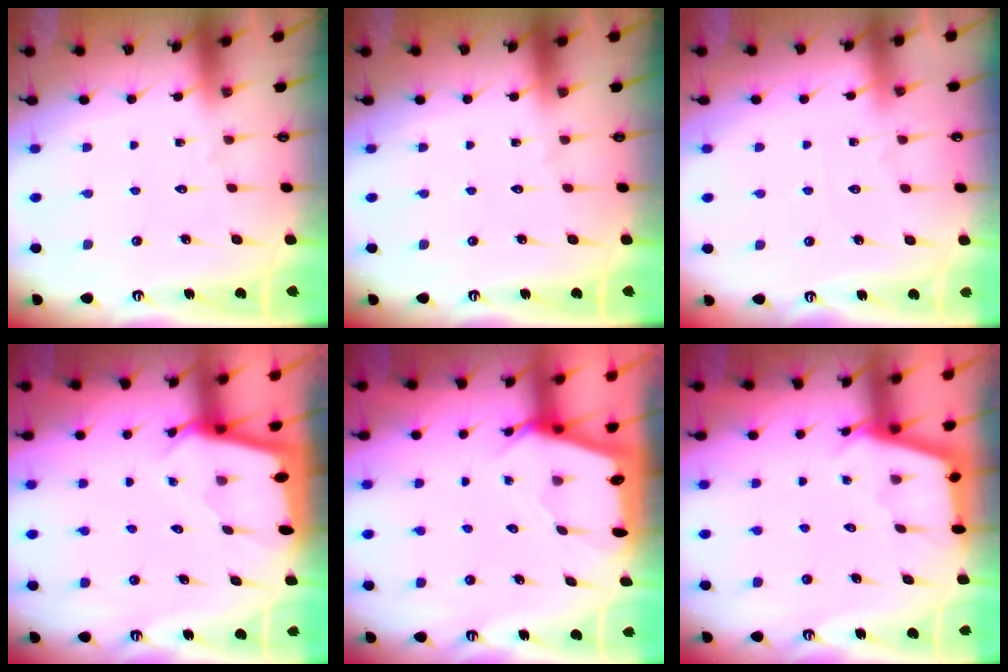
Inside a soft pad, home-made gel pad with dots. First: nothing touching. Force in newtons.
{"total": 0.0}
{"total": 2.3, "press": 2.3, "slide": 0.3}
{"total": 1.4, "press": 1.4, "slide": 0.1}
{"total": 2.3, "press": 2.3, "slide": 0.3}
{"total": 2.8, "press": 2.8, "slide": 0.3}